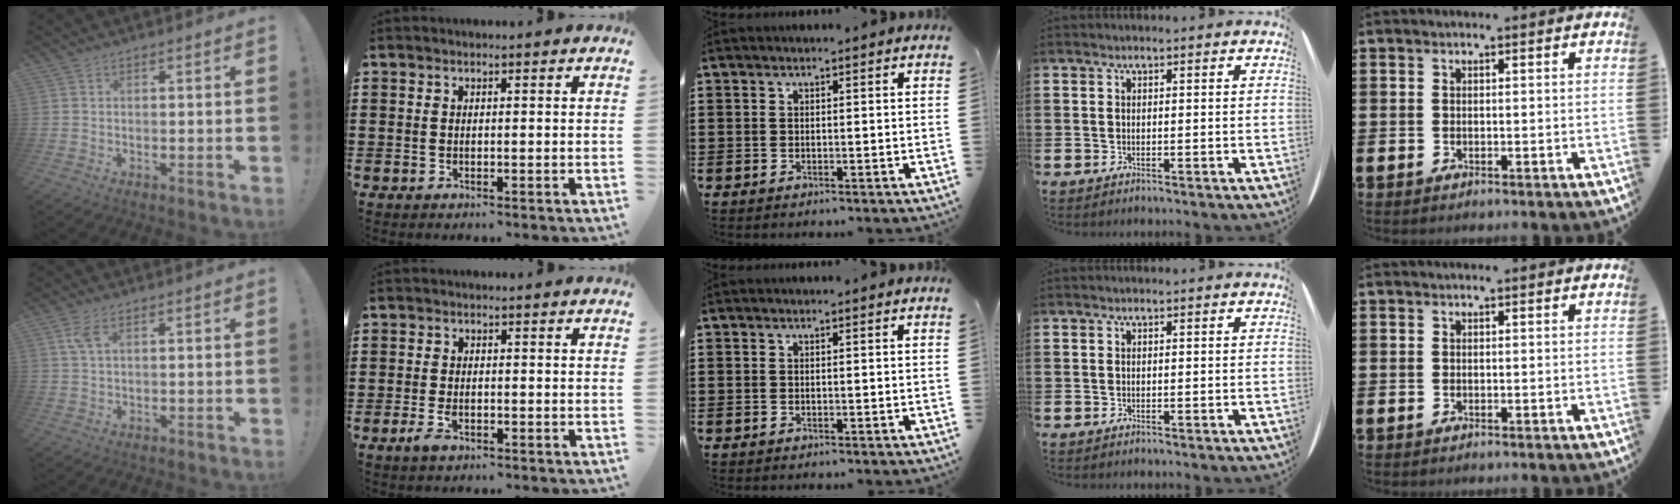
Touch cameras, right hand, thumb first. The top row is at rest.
{"thumb": {"total": 3.3, "force": [1.4, 1.3, 2.7], "torque": [-0.052, 0.001, 0.025]}, "index": {"total": 2.4, "force": [-1.1, 0.9, 1.9], "torque": [-0.051, -0.010, -0.024]}}